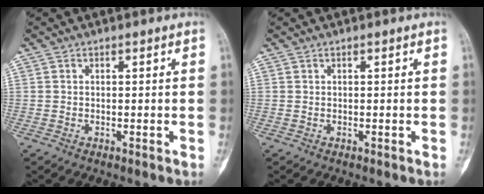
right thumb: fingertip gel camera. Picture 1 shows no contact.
{"total": 0.0}